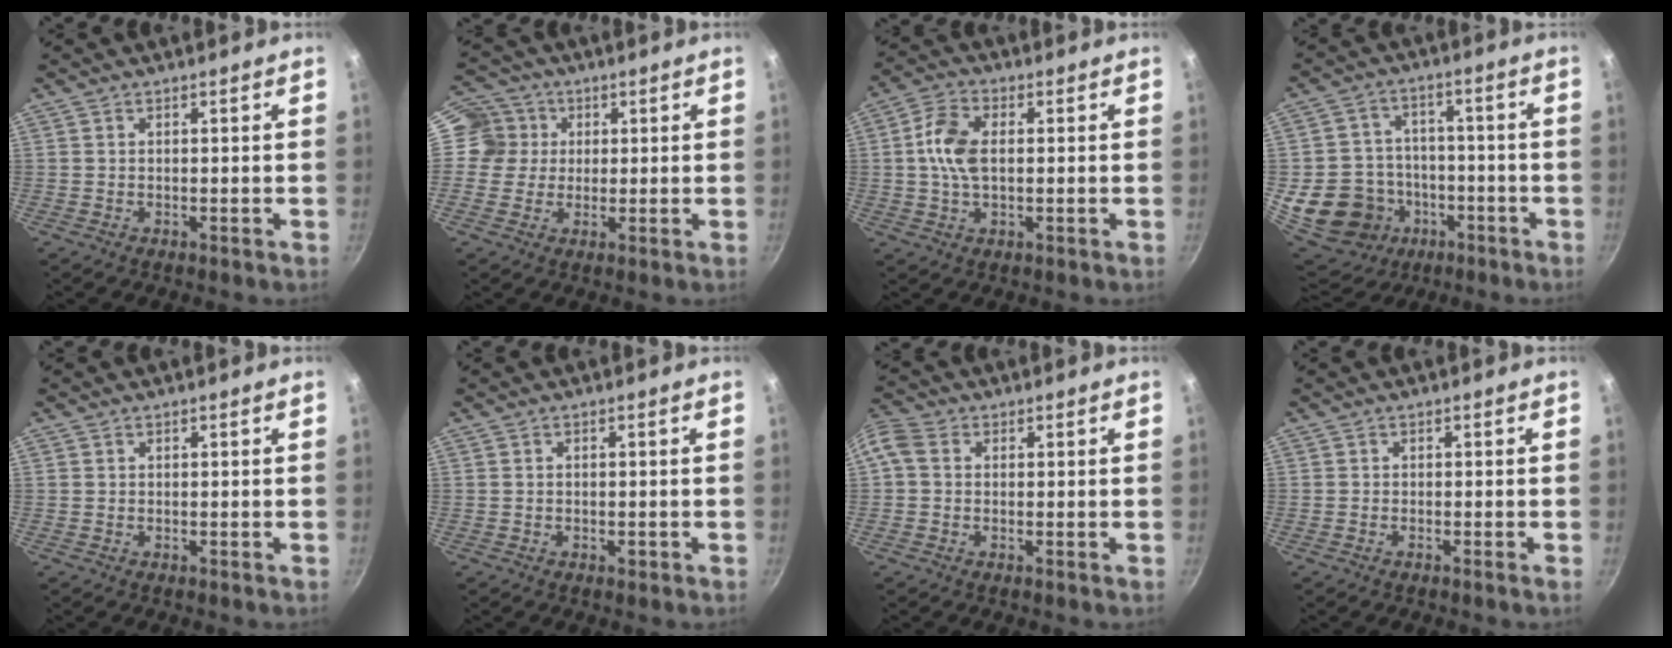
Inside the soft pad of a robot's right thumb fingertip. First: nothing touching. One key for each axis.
{"total": 6.7, "fx": 1.1, "fy": 6.4, "fz": 1.2, "tx": 0.017, "ty": 0.010, "tz": 0.001}
{"total": 7.9, "fx": 0.6, "fy": 4.6, "fz": 6.4, "tx": -0.121, "ty": 0.016, "tz": 0.005}
{"total": 16.1, "fx": -4.5, "fy": 14.4, "fz": 5.7, "tx": -0.083, "ty": 0.043, "tz": -0.056}
{"total": 0.0}
{"total": 1.0, "fx": -0.4, "fy": 0.5, "fz": 0.7, "tx": -0.011, "ty": 0.003, "tz": -0.006}
{"total": 6.2, "fx": 0.6, "fy": 5.0, "fz": 3.7, "tx": -0.091, "ty": 0.022, "tz": -0.004}
{"total": 0.5, "fx": -0.4, "fy": -0.2, "fz": 0.4, "tx": -0.018, "ty": 0.004, "tz": -0.010}